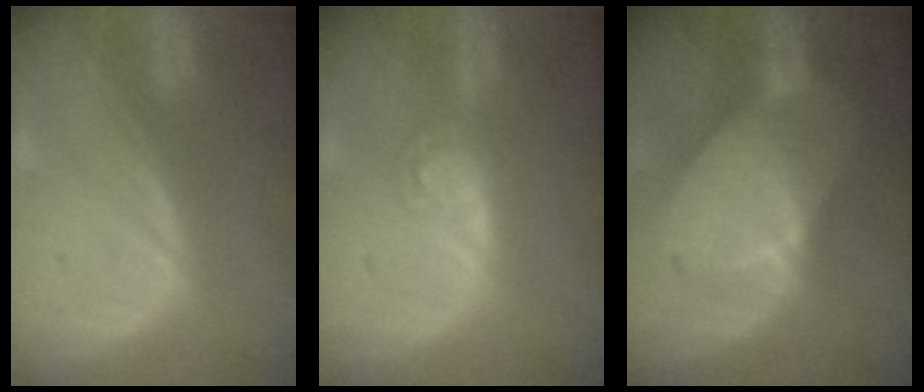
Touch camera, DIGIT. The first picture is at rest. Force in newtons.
{"total": 3.8, "press": 3.8, "slide": 0.2}
{"total": 7.9, "press": 7.9, "slide": 0.1}